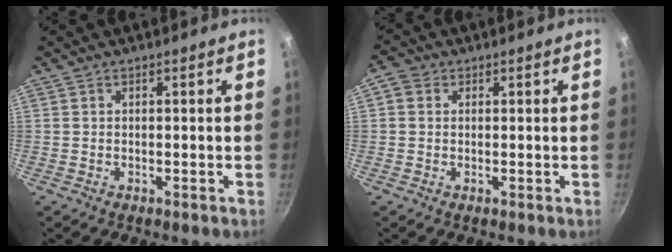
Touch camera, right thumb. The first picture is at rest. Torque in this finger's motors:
{"motor_torque": [-0.96, 0.48, -0.09, -0.37, -0.05]}